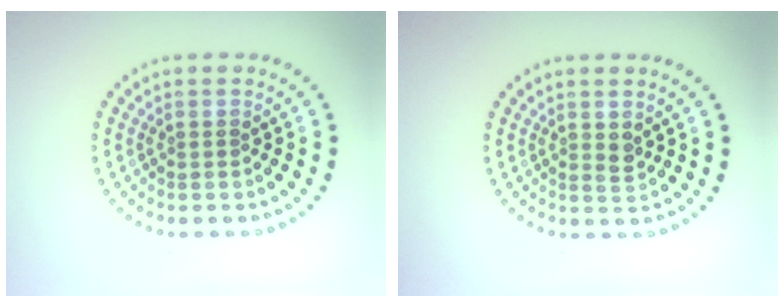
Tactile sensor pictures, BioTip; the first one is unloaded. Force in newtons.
{"total": 1.0, "press": 0.9, "slide": 0.4}